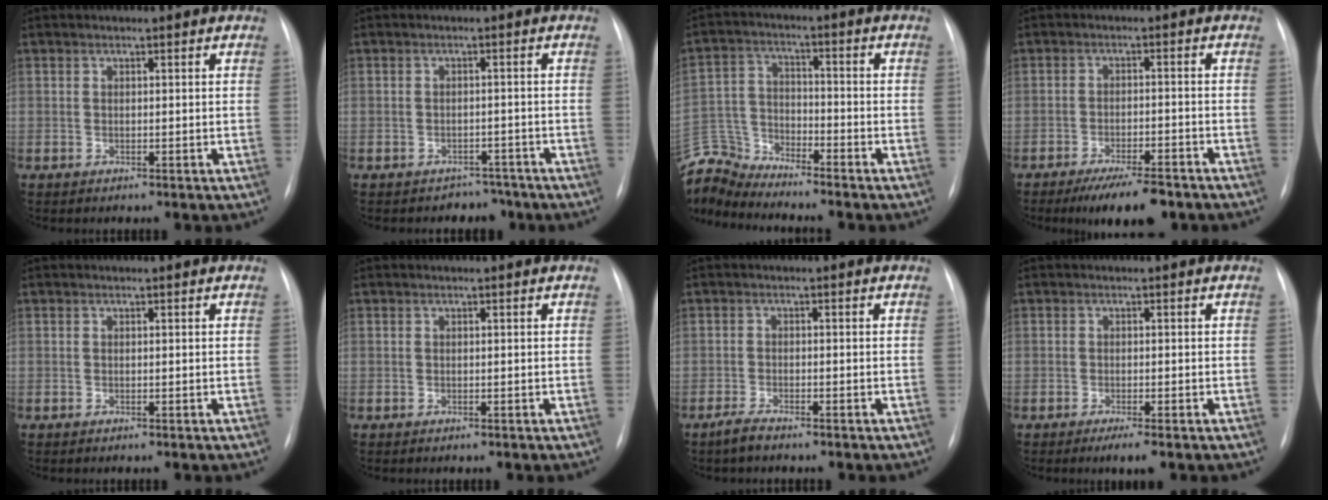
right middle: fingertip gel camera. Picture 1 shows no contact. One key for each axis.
{"total": 3.3, "fx": -2.6, "fy": 1.9, "fz": -0.6, "tx": 0.011, "ty": 0.016, "tz": -0.034}
{"total": 9.3, "fx": -9.2, "fy": 0.2, "fz": 0.0, "tx": -0.010, "ty": 0.017, "tz": -0.183}
{"total": 8.2, "fx": -6.4, "fy": 2.0, "fz": 4.8, "tx": -0.071, "ty": -0.011, "tz": -0.099}
{"total": 0.0}
{"total": 0.0}
{"total": 2.2, "fx": -1.8, "fy": 0.3, "fz": 1.1, "tx": -0.033, "ty": -0.005, "tz": -0.035}
{"total": 2.3, "fx": -1.4, "fy": 0.3, "fz": 1.7, "tx": -0.027, "ty": -0.004, "tz": -0.023}